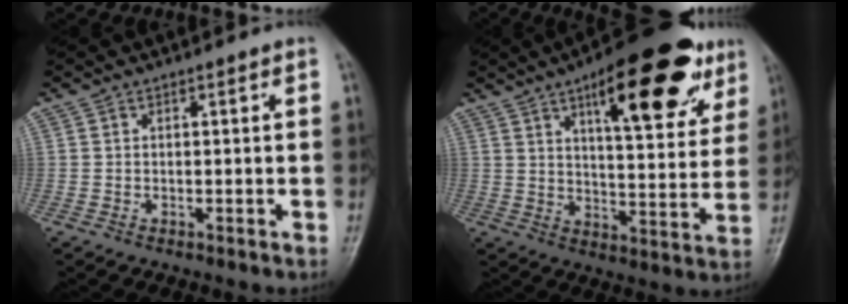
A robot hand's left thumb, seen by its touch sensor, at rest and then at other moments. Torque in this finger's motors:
{"motor_torque": [0.60, 0.56, 1.73, -1.05, 0.25]}